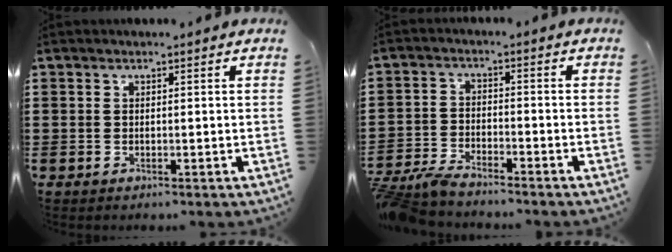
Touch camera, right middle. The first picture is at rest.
{"total": 4.4, "force": [-4.2, 0.4, 1.2], "torque": [-0.052, -0.010, -0.092]}